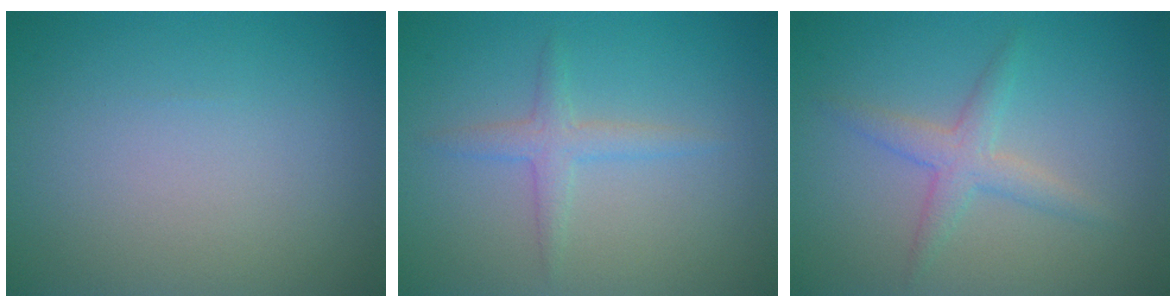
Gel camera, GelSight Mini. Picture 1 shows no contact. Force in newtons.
{"total": 1.9, "press": 1.9, "slide": 0.1}
{"total": 2.4, "press": 2.4, "slide": 0.1}